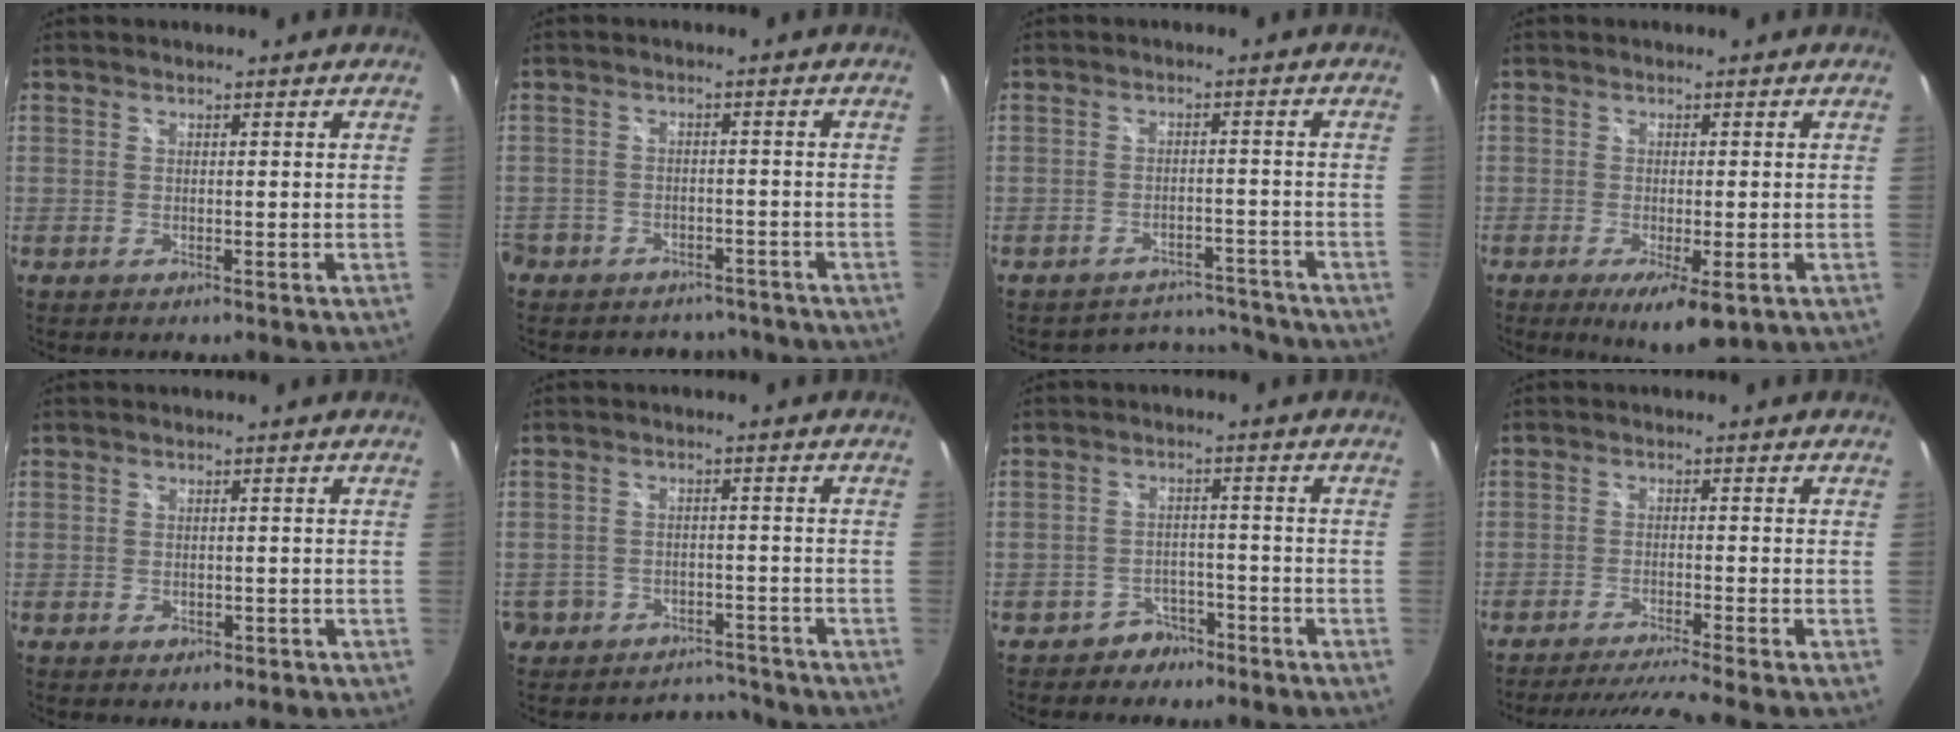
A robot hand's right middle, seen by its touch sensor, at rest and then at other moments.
{"total": 9.7, "force": [-7.1, 6.3, 1.8], "torque": [-0.066, 0.024, -0.097]}
{"total": 8.2, "force": [-7.8, 2.5, 0.0], "torque": [-0.007, 0.024, -0.103]}
{"total": 6.4, "force": [-3.1, 1.6, 5.3], "torque": [-0.094, -0.018, -0.041]}
{"total": 1.9, "force": [-0.7, 1.4, 1.0], "torque": [-0.017, -0.002, -0.005]}
{"total": 6.6, "force": [-5.1, 4.3, 0.1], "torque": [-0.017, 0.021, -0.077]}
{"total": 4.4, "force": [-3.3, 2.8, 0.2], "torque": [-0.008, 0.019, -0.050]}
{"total": 8.2, "force": [-7.2, -1.8, 3.4], "torque": [-0.073, -0.008, -0.116]}